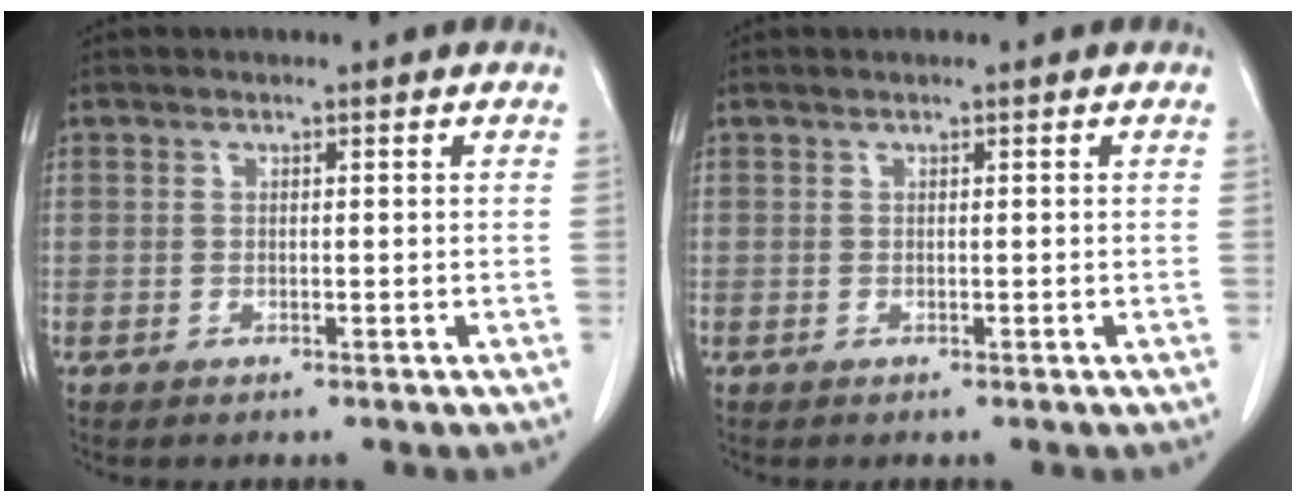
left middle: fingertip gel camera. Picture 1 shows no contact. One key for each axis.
{"total": 0.0}